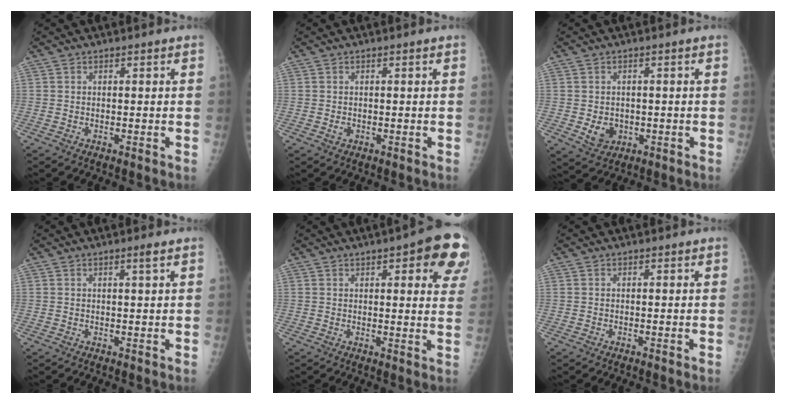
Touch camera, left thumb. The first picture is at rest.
{"total": 0.9, "force": [-0.1, 0.7, 0.5], "torque": [-0.006, 0.000, 0.000]}
{"total": 4.3, "force": [-0.7, 3.6, 2.2], "torque": [-0.022, 0.000, 0.000]}
{"total": 1.3, "force": [0.7, -0.2, 1.1], "torque": [-0.021, -0.005, 0.014]}
{"total": 12.7, "force": [6.2, 3.9, 10.4], "torque": [-0.088, -0.019, 0.067]}
{"total": 0.0}